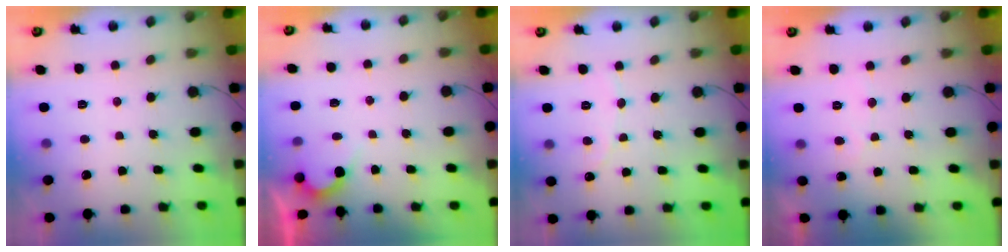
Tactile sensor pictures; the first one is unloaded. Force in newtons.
{"total": 2.1, "press": 2.1, "slide": 0.1}
{"total": 2.5, "press": 2.5, "slide": 0.1}
{"total": 2.9, "press": 2.9, "slide": 0.2}